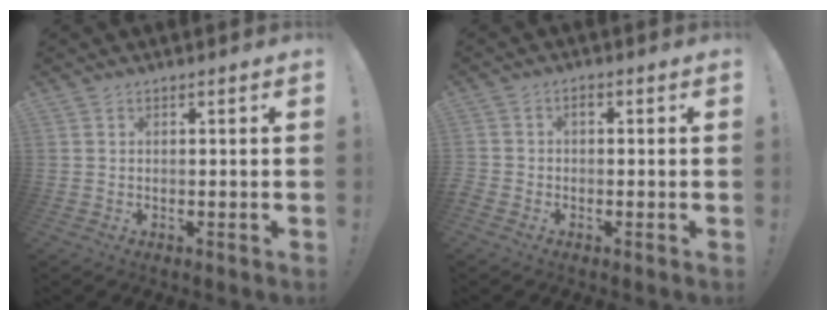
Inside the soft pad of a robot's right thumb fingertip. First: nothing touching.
{"total": 2.0, "force": [-0.9, 1.5, 1.0], "torque": [-0.018, 0.008, -0.018]}